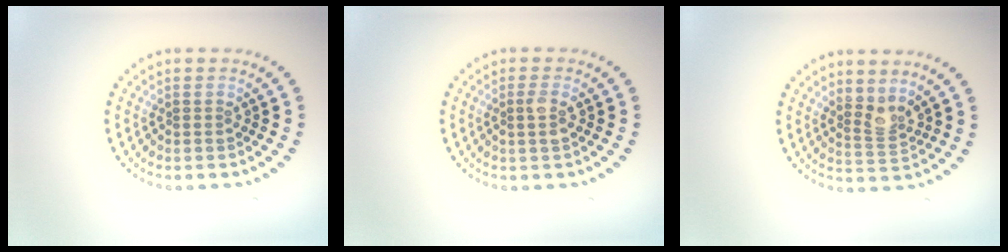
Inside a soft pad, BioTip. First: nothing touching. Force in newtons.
{"total": 1.4, "press": 1.3, "slide": 0.7}
{"total": 2.1, "press": 1.6, "slide": 1.3}